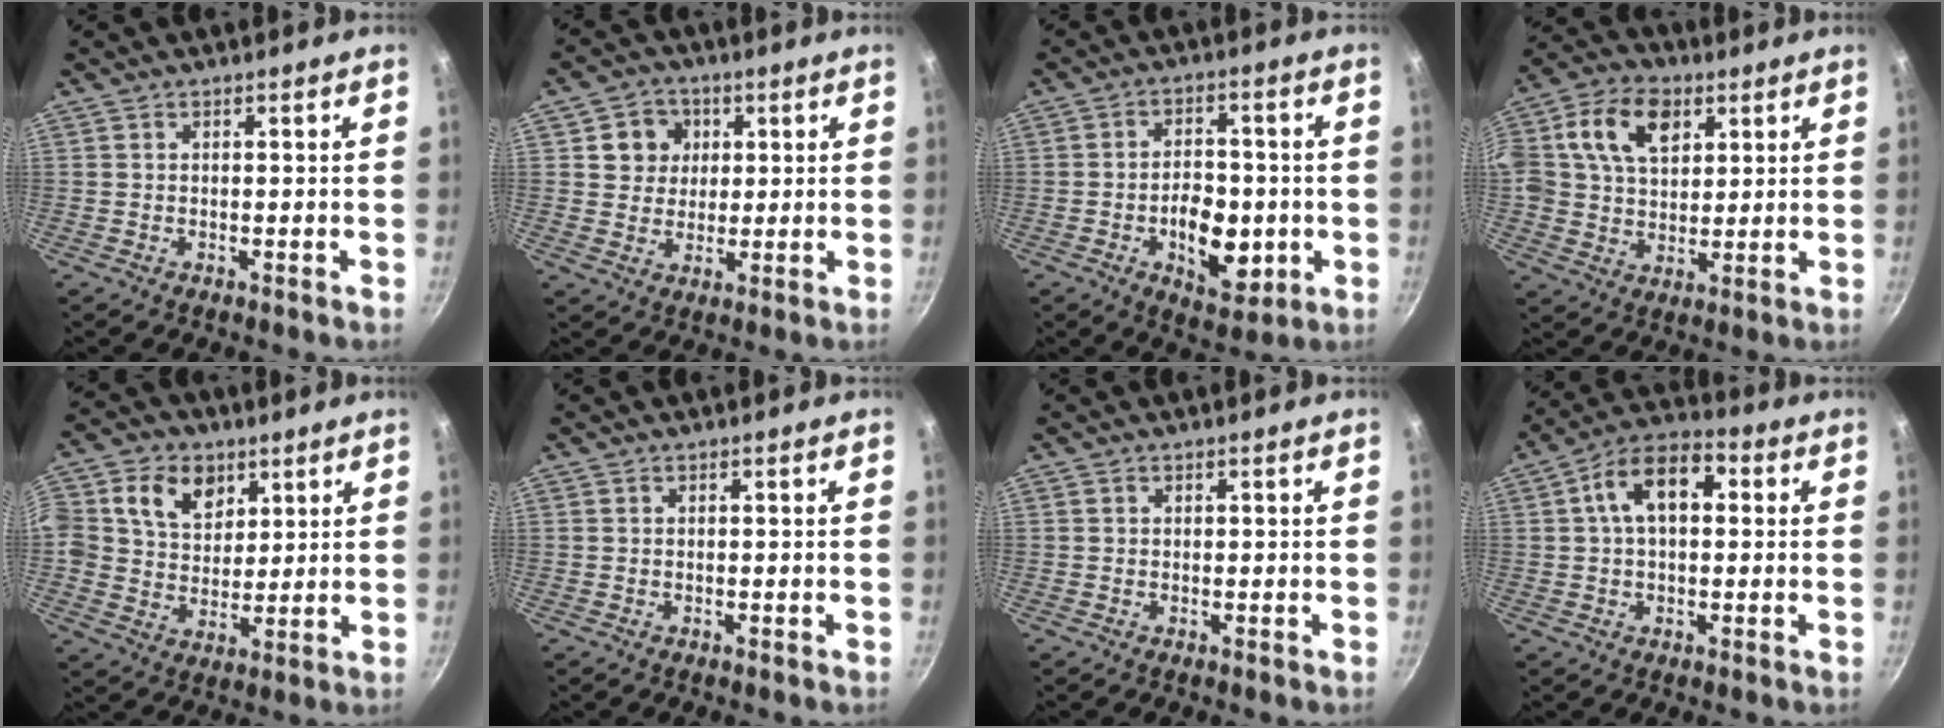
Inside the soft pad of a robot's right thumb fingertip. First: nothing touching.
{"total": 7.8, "force": [1.9, 7.0, 2.8], "torque": [-0.009, 0.007, 0.024]}
{"total": 11.6, "force": [-2.7, 7.0, 8.9], "torque": [-0.103, 0.006, -0.035]}
{"total": 13.7, "force": [4.7, 9.5, 8.7], "torque": [-0.136, 0.002, 0.073]}
{"total": 12.7, "force": [4.7, 10.1, 5.9], "torque": [-0.084, -0.004, 0.076]}
{"total": 0.0}
{"total": 0.0}
{"total": 11.6, "force": [2.3, 6.9, 9.0], "torque": [-0.121, 0.029, 0.024]}